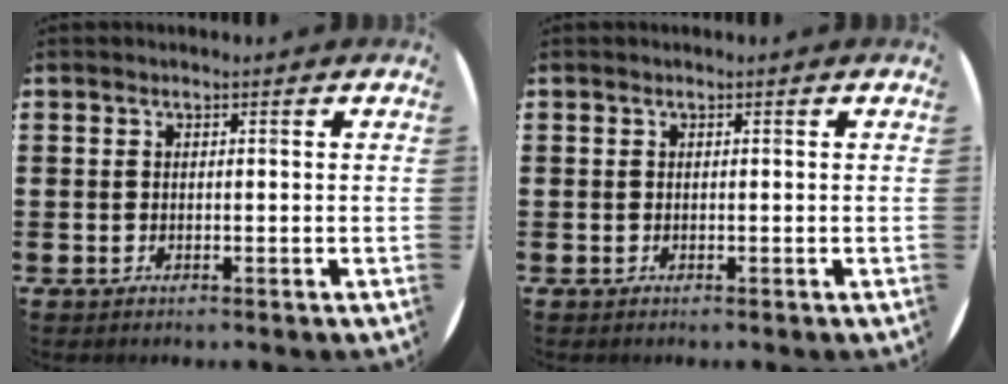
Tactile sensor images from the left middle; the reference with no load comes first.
{"total": 0.0}